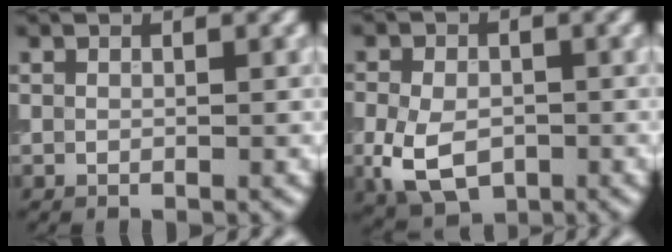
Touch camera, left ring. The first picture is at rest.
{"total": 6.2, "force": [-1.8, 4.2, 4.2], "torque": [-0.094, -0.013, -0.035]}